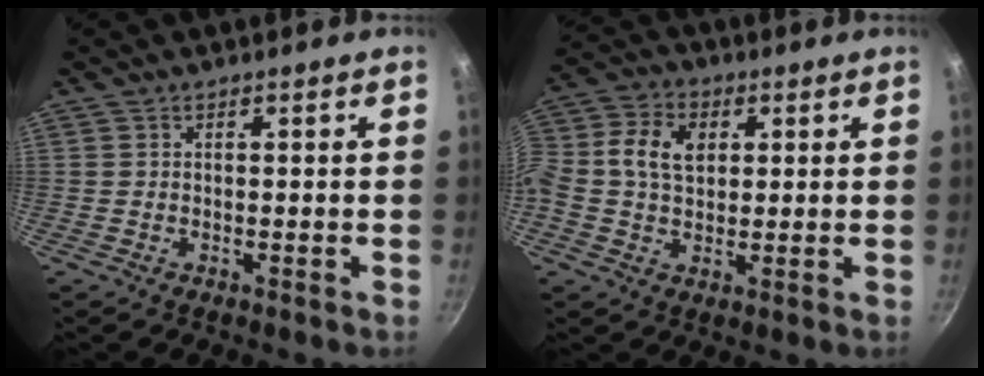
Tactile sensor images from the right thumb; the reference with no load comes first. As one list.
[{"total": 9.5, "force": [1.7, 6.9, 6.4], "torque": [-0.112, 0.014, 0.017]}]